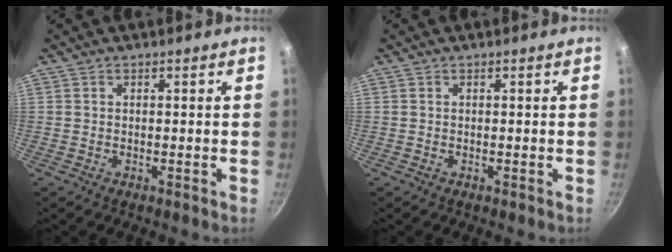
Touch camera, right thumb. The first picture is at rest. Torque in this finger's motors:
{"motor_torque": [-0.01, -0.01, 0.27, 0.18, 0.00]}